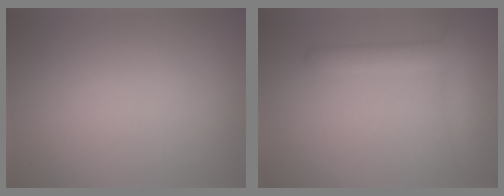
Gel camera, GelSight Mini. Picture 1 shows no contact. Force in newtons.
{"total": 2.9, "press": 2.9, "slide": 0.2}